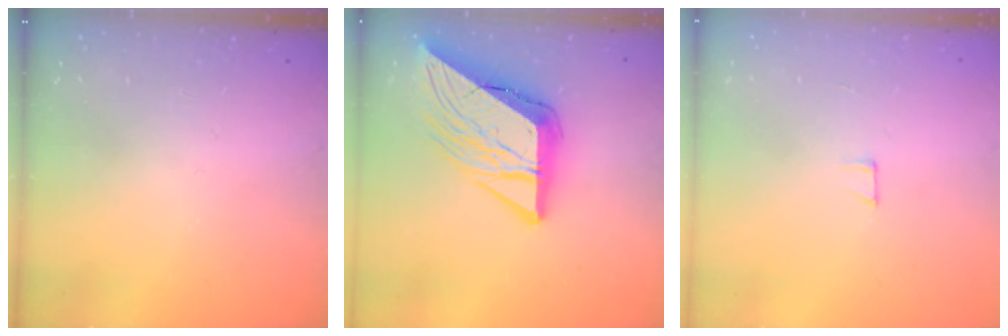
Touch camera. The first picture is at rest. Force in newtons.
{"total": 17.8, "press": 17.7, "slide": 2.2}
{"total": 4.3, "press": 4.3, "slide": 0.4}